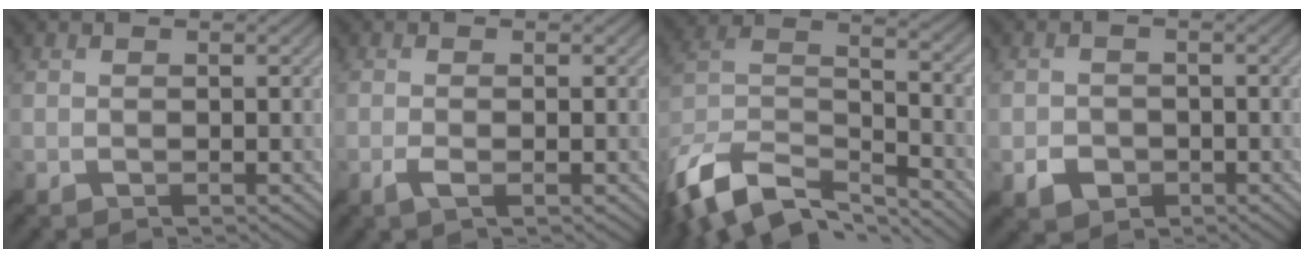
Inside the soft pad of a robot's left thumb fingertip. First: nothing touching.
{"total": 1.7, "force": [-0.7, 0.3, 1.5], "torque": [-0.030, 0.003, -0.016]}
{"total": 14.7, "force": [-10.8, 6.3, 7.7], "torque": [-0.205, -0.014, -0.189]}
{"total": 2.8, "force": [-1.3, 2.2, 1.1], "torque": [-0.018, -0.007, -0.024]}